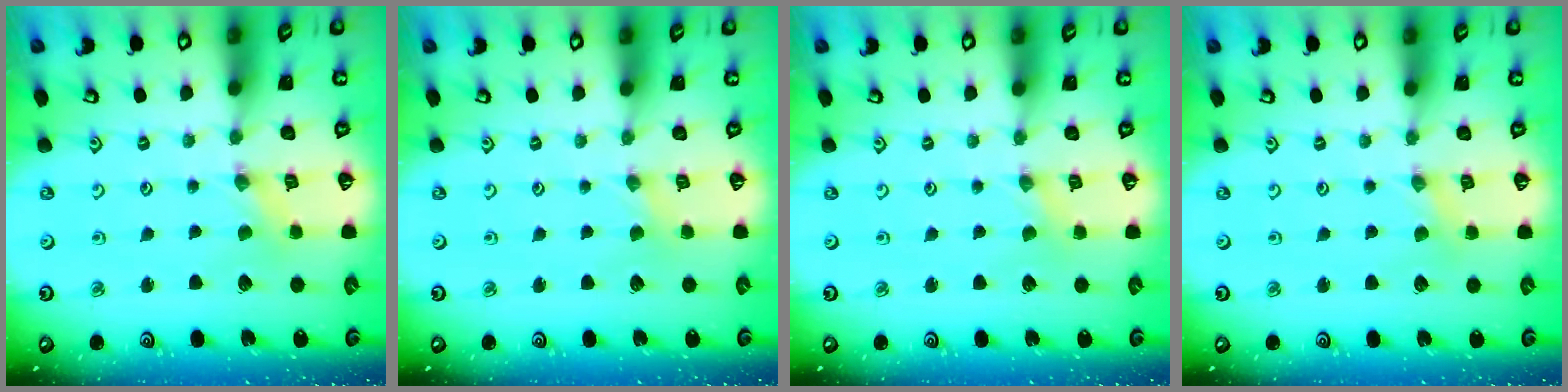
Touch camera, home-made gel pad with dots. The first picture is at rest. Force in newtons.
{"total": 1.1, "press": 1.1, "slide": 0.2}
{"total": 0.0}
{"total": 0.7, "press": 0.7, "slide": 0.1}